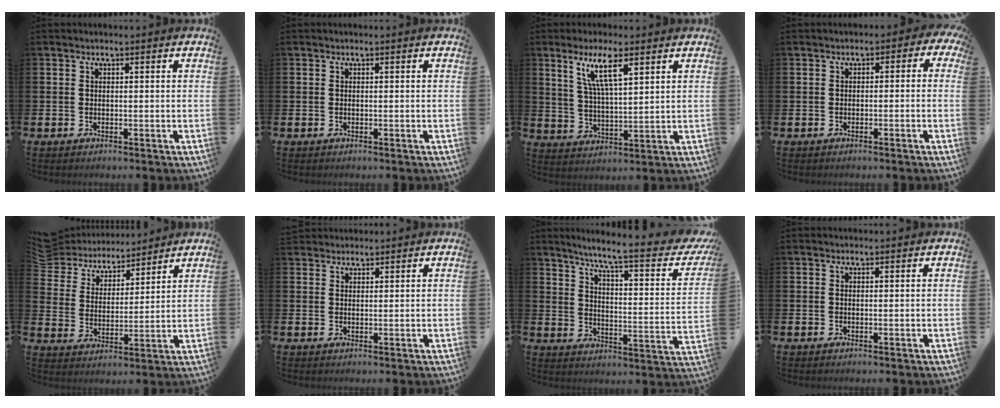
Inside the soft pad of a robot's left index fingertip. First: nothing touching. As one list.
[{"total": 0.0}, {"total": 7.9, "force": [5.3, 1.8, 5.6], "torque": [-0.107, -0.013, 0.086]}, {"total": 1.8, "force": [-1.5, 0.8, 0.3], "torque": [-0.007, 0.006, -0.037]}, {"total": 6.7, "force": [6.2, 2.5, 0.1], "torque": [-0.046, -0.043, 0.110]}, {"total": 2.1, "force": [2.0, 0.6, -0.2], "torque": [0.008, -0.007, 0.037]}, {"total": 8.3, "force": [6.2, 1.1, 5.4], "torque": [-0.105, -0.049, 0.090]}, {"total": 0.6, "force": [0.6, 0.1, -0.1], "torque": [0.010, -0.004, 0.009]}]